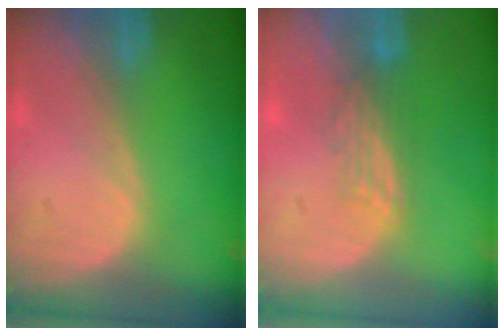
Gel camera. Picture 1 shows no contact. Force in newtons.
{"total": 2.8, "press": 2.7, "slide": 0.6}